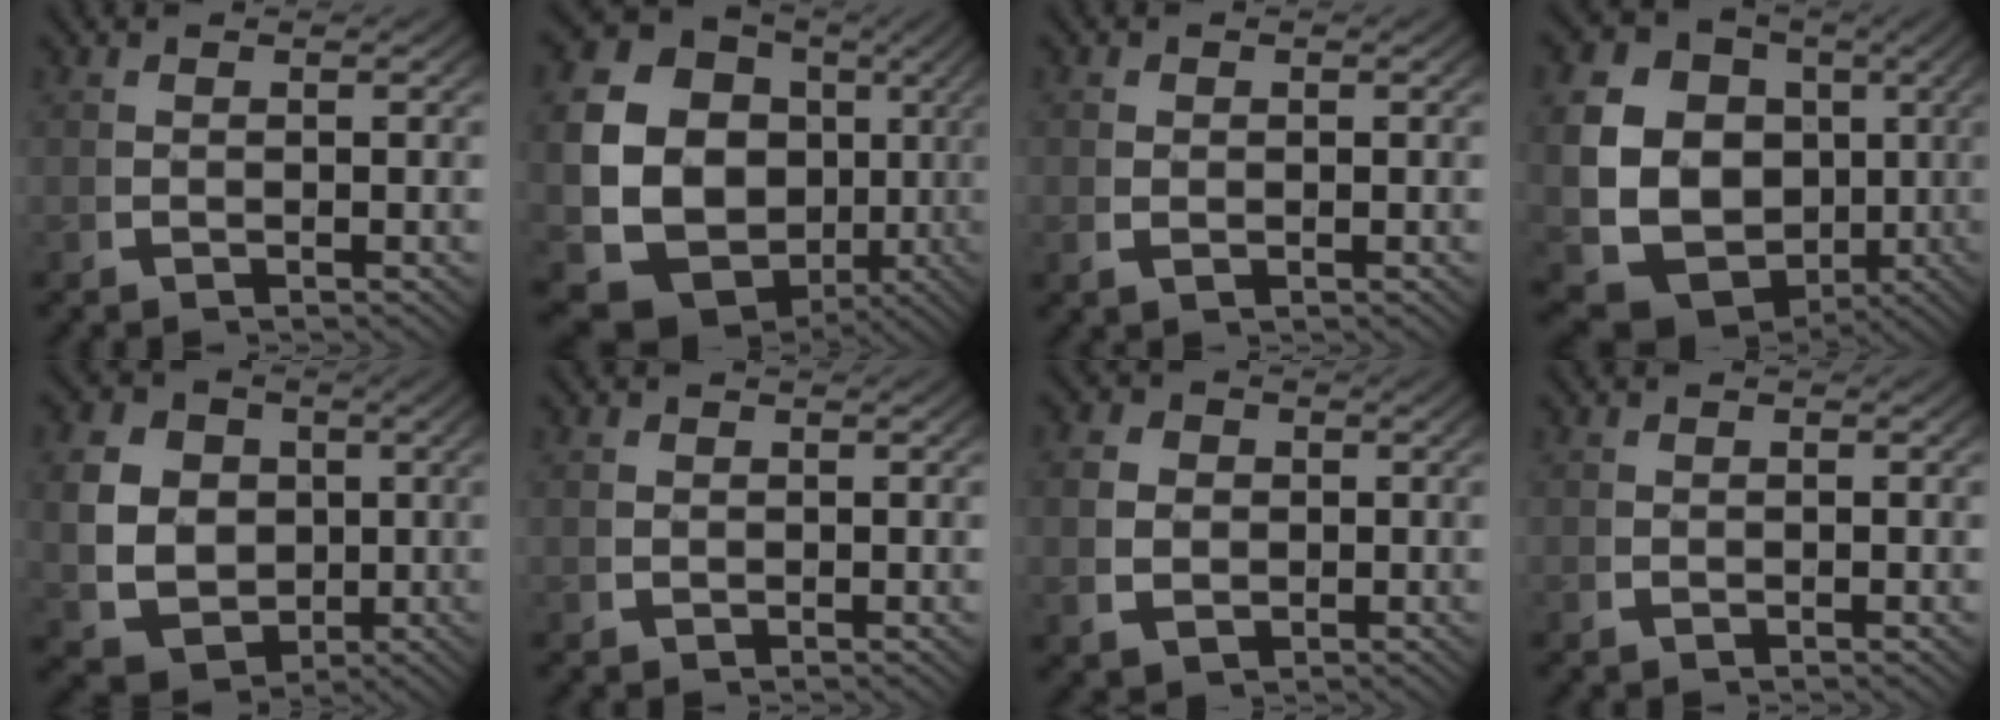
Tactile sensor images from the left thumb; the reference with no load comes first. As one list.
[{"total": 18.0, "force": [0.1, 14.3, 10.9], "torque": [-0.270, -0.060, 0.019]}, {"total": 1.4, "force": [0.1, 1.1, 0.7], "torque": [-0.021, -0.008, 0.007]}, {"total": 16.9, "force": [-0.9, 14.1, 9.3], "torque": [-0.221, -0.062, -0.004]}, {"total": 13.0, "force": [-0.8, 11.0, 6.8], "torque": [-0.174, -0.060, 0.000]}, {"total": 1.0, "force": [0.3, 0.9, 0.4], "torque": [-0.010, -0.005, 0.009]}, {"total": 5.1, "force": [0.0, 4.4, 2.6], "torque": [-0.055, -0.017, 0.007]}, {"total": 0.6, "force": [0.0, 0.5, 0.4], "torque": [-0.012, -0.002, 0.001]}]